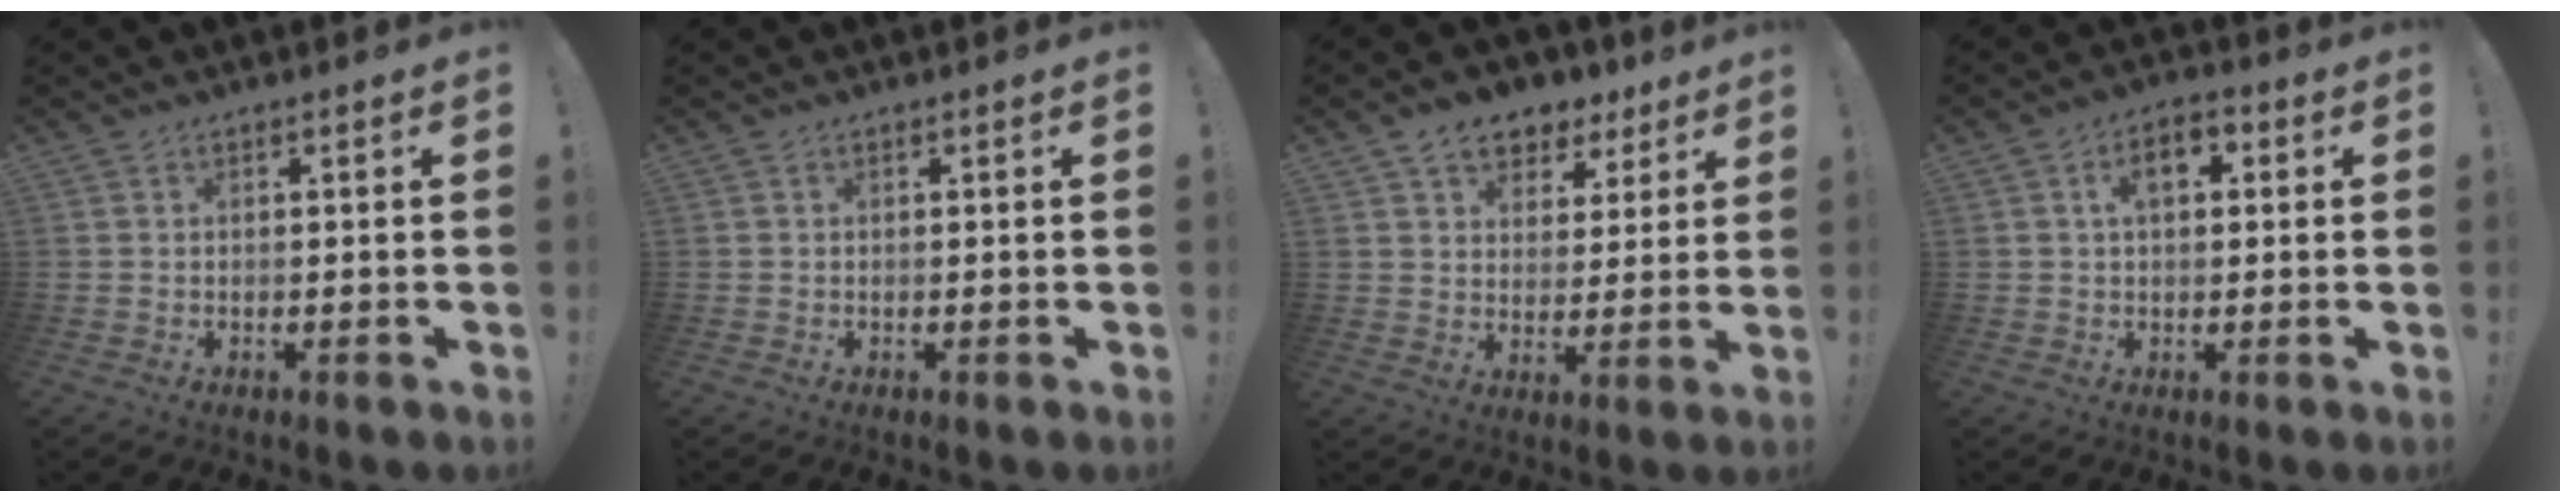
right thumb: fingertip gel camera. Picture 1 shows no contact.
{"total": 0.0}
{"total": 9.0, "force": [5.8, 6.2, 3.1], "torque": [-0.035, -0.036, 0.108]}
{"total": 2.0, "force": [0.5, 1.4, 1.4], "torque": [-0.012, 0.001, 0.004]}